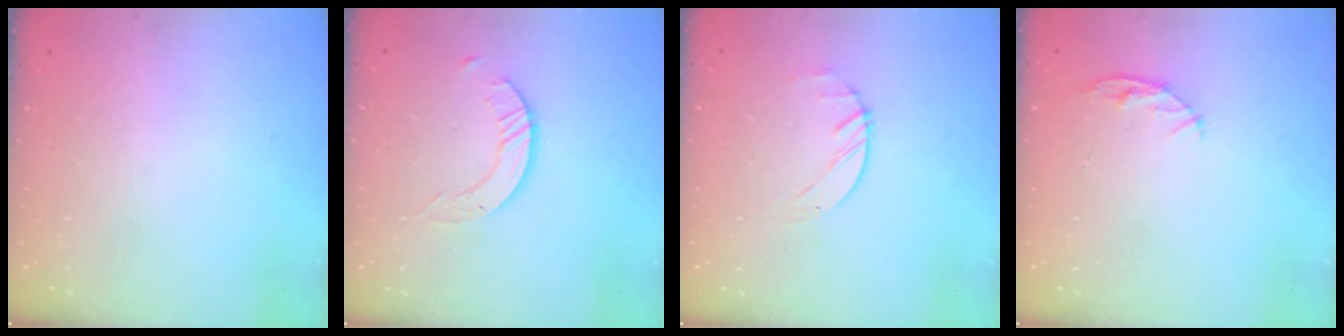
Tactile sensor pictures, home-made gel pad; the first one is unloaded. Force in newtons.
{"total": 2.9, "press": 2.9, "slide": 0.3}
{"total": 1.4, "press": 1.3, "slide": 0.2}
{"total": 4.8, "press": 4.8, "slide": 0.5}